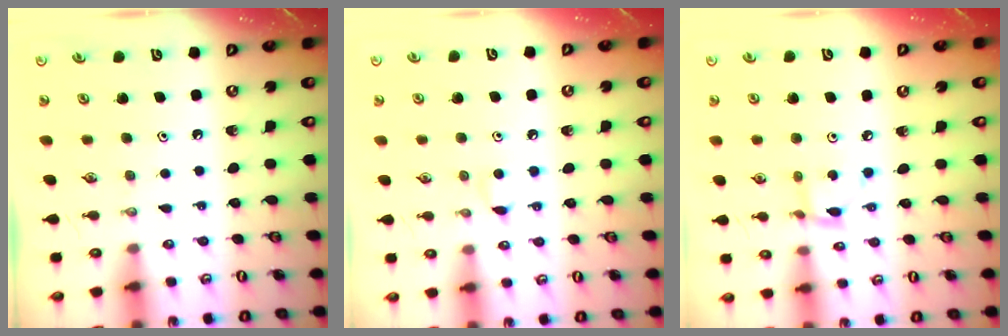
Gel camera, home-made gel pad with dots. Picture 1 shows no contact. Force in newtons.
{"total": 3.8, "press": 3.8, "slide": 0.5}
{"total": 2.6, "press": 2.6, "slide": 0.1}